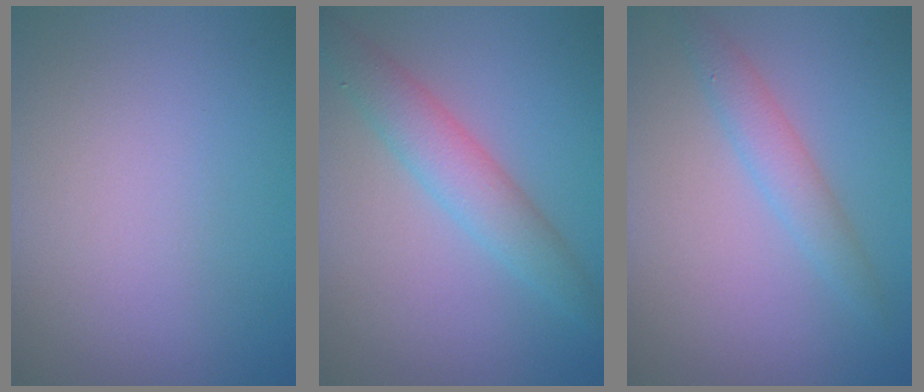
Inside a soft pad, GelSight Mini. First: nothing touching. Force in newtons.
{"total": 3.8, "press": 3.8, "slide": 0.1}
{"total": 2.3, "press": 2.3, "slide": 0.1}